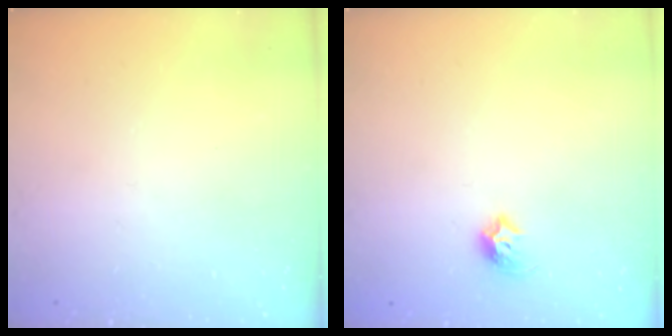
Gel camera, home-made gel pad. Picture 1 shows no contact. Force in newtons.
{"total": 7.1, "press": 7.0, "slide": 0.8}